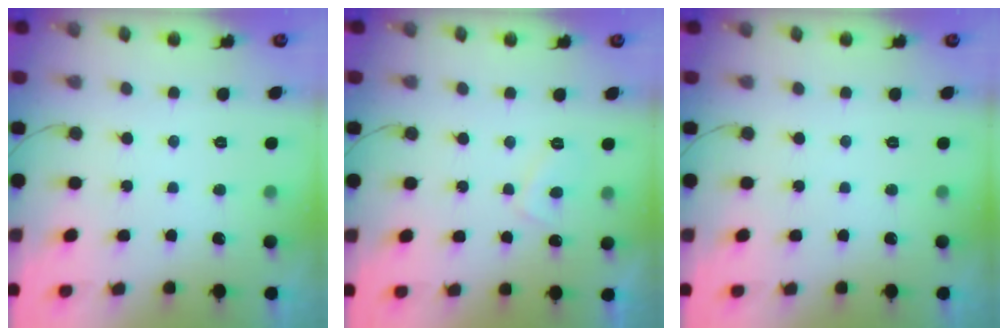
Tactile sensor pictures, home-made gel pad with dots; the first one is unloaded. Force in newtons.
{"total": 2.8, "press": 2.8, "slide": 0.4}
{"total": 0.0}